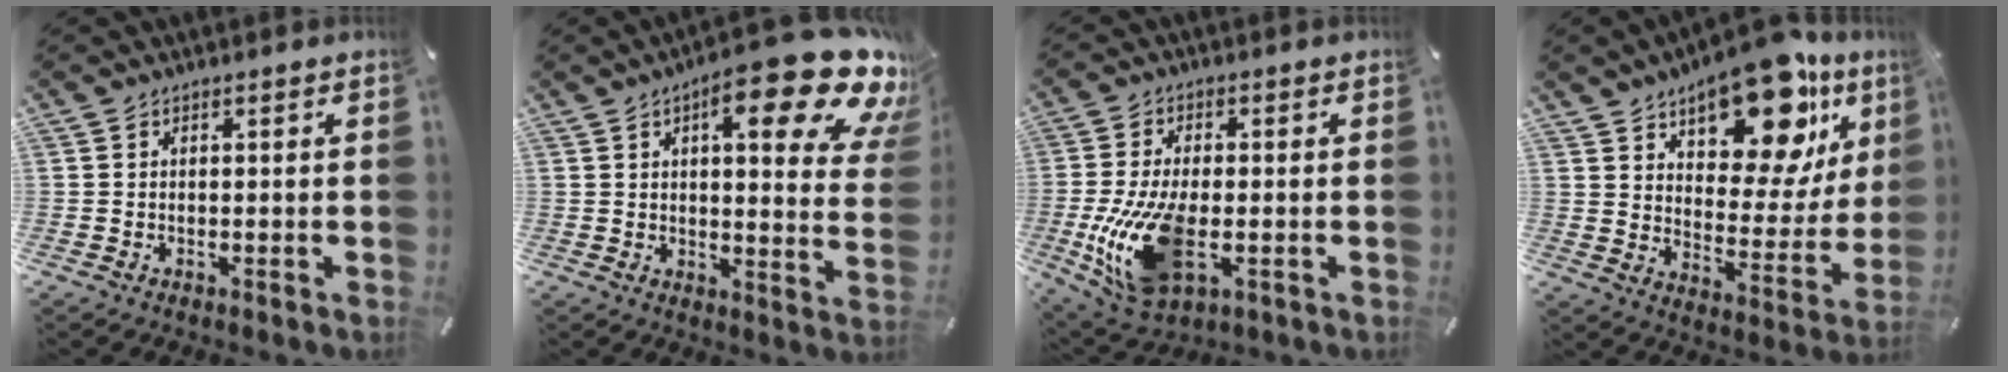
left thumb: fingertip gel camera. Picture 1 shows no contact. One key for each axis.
{"total": 22.3, "fx": 12.6, "fy": 6.9, "fz": 17.0, "tx": -0.239, "ty": -0.082, "tz": 0.197}
{"total": 16.5, "fx": -3.1, "fy": 9.1, "fz": 13.4, "tx": -0.283, "ty": -0.017, "tz": -0.046}
{"total": 20.7, "fx": 14.4, "fy": 9.7, "fz": 11.3, "tx": -0.147, "ty": -0.108, "tz": 0.240}